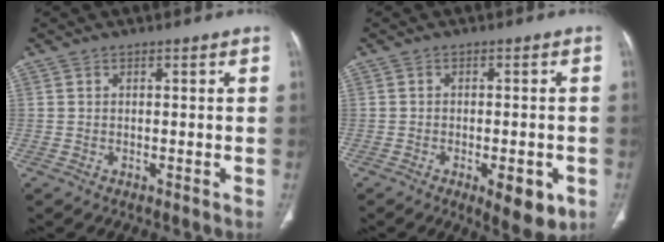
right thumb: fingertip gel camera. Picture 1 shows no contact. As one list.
[{"total": 7.7, "force": [-3.1, 3.1, 6.4], "torque": [-0.071, -0.002, -0.035]}]